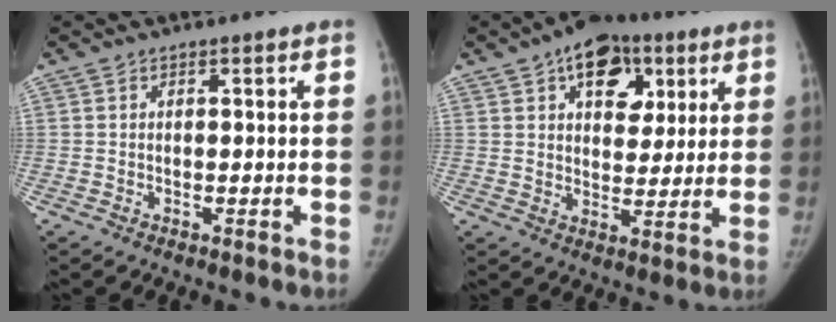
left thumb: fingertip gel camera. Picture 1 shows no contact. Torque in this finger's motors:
{"motor_torque": [1.21, 0.93, 1.31, -0.56, 0.37]}